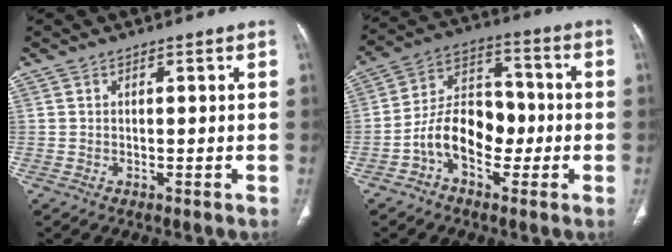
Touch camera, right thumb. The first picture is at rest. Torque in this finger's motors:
{"motor_torque": [1.33, 1.24, 0.11, -0.12, 0.07]}